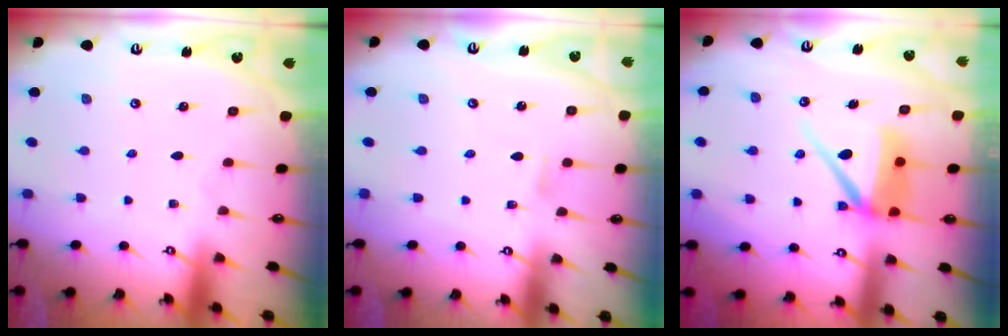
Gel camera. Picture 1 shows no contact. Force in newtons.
{"total": 3.2, "press": 3.2, "slide": 0.4}
{"total": 9.5, "press": 9.5, "slide": 0.9}